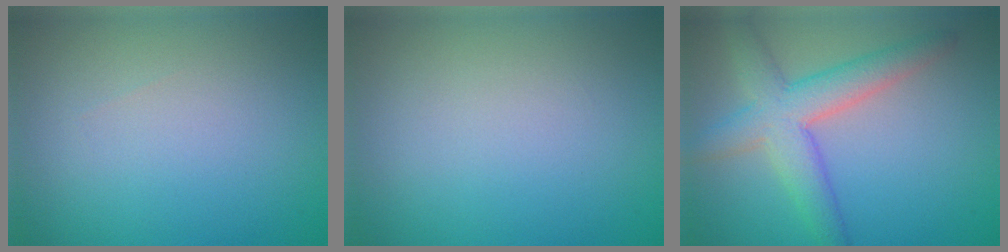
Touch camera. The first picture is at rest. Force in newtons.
{"total": 0.0}
{"total": 5.5, "press": 5.5, "slide": 0.2}